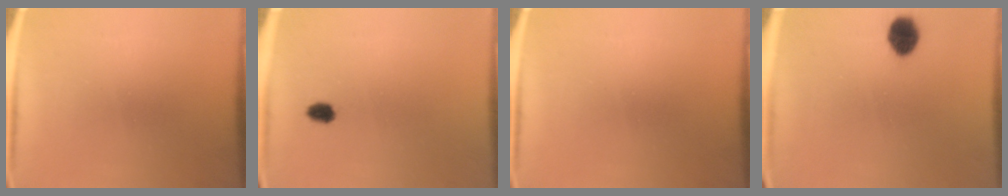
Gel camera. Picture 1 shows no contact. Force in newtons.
{"total": 2.2}
{"total": 0.0}
{"total": 5.6}